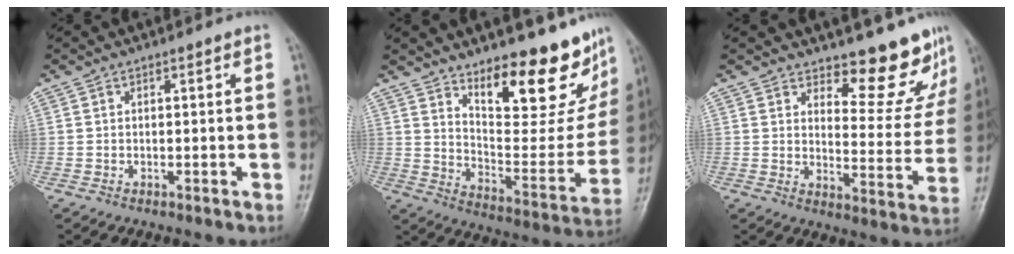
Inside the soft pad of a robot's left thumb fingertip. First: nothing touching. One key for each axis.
{"total": 21.8, "fx": 15.3, "fy": 7.8, "fz": 13.3, "tx": -0.135, "ty": -0.112, "tz": 0.230}
{"total": 11.7, "fx": 10.3, "fy": 3.9, "fz": 4.1, "tx": -0.015, "ty": -0.103, "tz": 0.131}